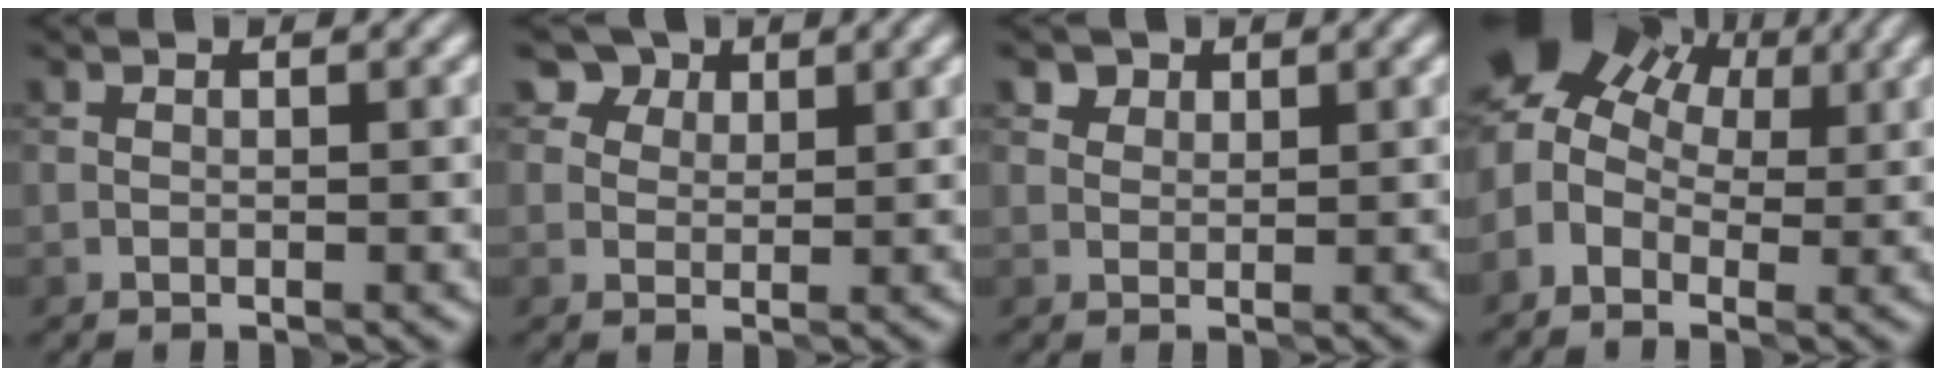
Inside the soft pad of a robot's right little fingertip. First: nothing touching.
{"total": 3.8, "force": [2.5, 2.5, 1.3], "torque": [-0.024, 0.000, 0.033]}
{"total": 3.1, "force": [2.1, 1.9, 1.2], "torque": [-0.018, 0.010, 0.021]}
{"total": 7.0, "force": [2.4, 4.8, 4.5], "torque": [-0.078, 0.017, 0.035]}